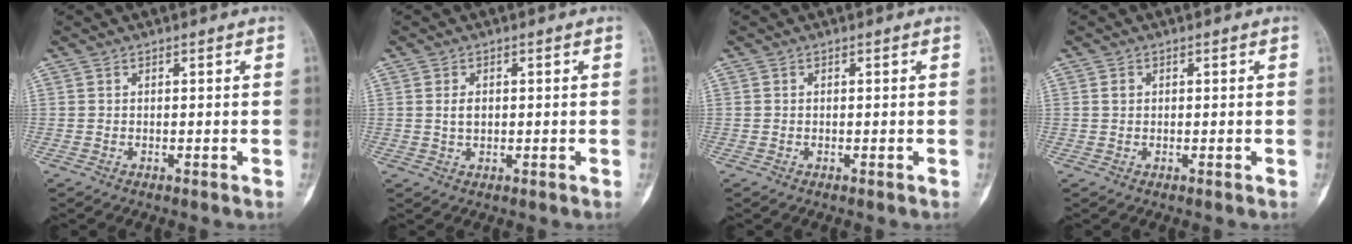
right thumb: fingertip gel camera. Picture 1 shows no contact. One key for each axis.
{"total": 2.2, "fx": 0.3, "fy": 1.5, "fz": 1.7, "tx": -0.028, "ty": 0.001, "tz": 0.008}
{"total": 0.0}
{"total": 1.0, "fx": 0.2, "fy": 0.8, "fz": 0.5, "tx": -0.008, "ty": 0.002, "tz": 0.004}